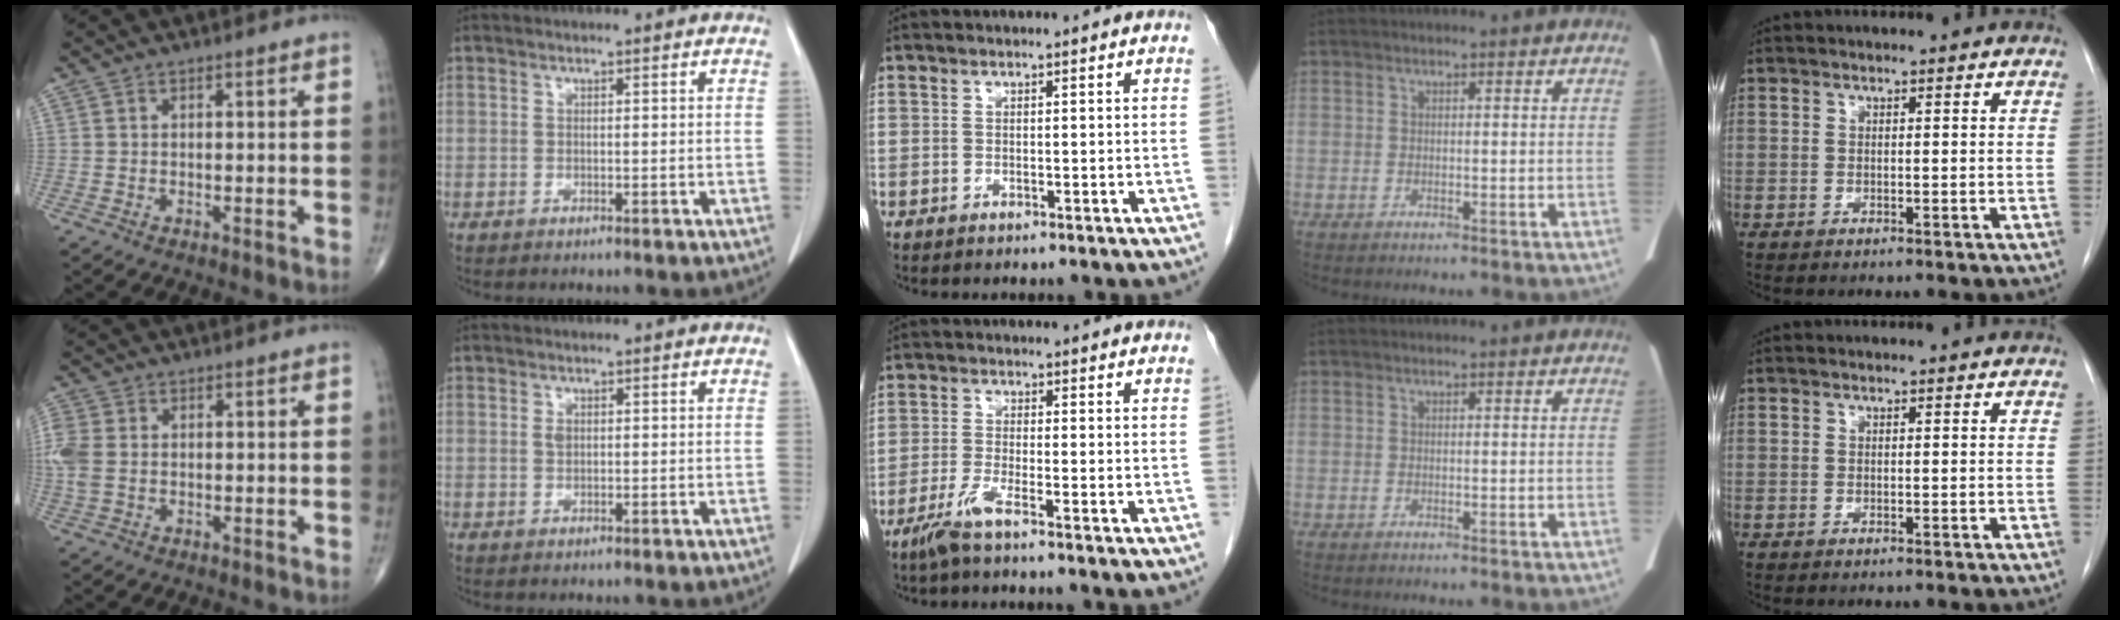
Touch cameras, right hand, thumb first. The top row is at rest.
{"thumb": {"total": 4.8, "force": [0.0, 3.3, 3.5], "torque": [-0.114, 0.005, -0.002]}, "index": {"total": 0.9, "force": [0.3, 0.6, 0.7], "torque": [-0.013, -0.001, 0.005]}, "middle": {"total": 3.9, "force": [-2.7, -0.4, 2.8], "torque": [-0.064, -0.011, -0.061]}}